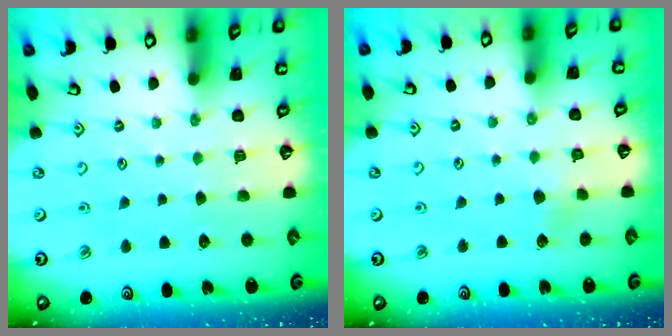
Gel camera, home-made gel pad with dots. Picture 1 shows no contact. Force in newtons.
{"total": 1.9, "press": 1.9, "slide": 0.2}